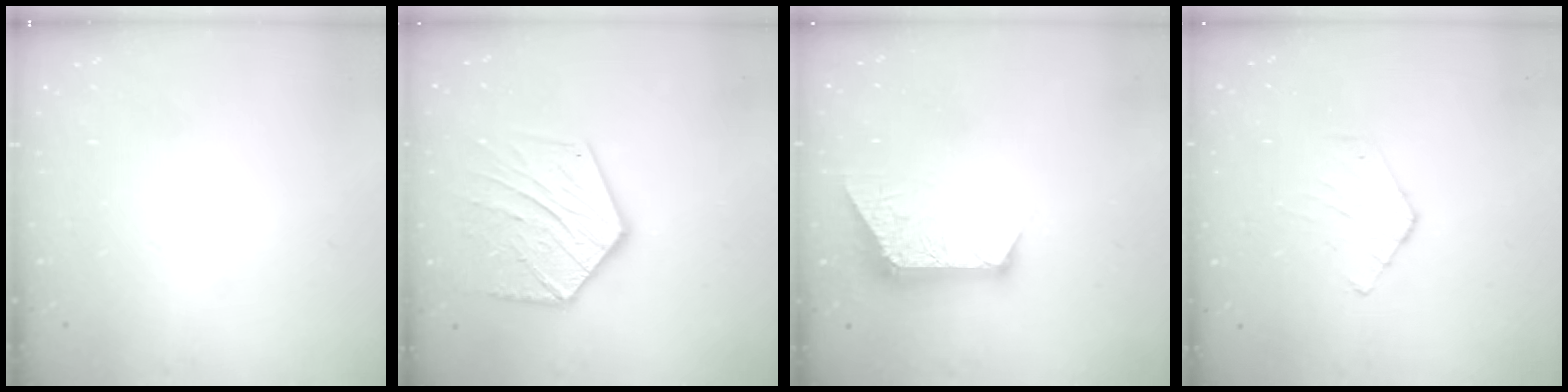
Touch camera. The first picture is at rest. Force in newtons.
{"total": 16.9, "press": 16.8, "slide": 1.3}
{"total": 10.7, "press": 10.7, "slide": 0.6}
{"total": 4.6, "press": 4.6, "slide": 0.3}